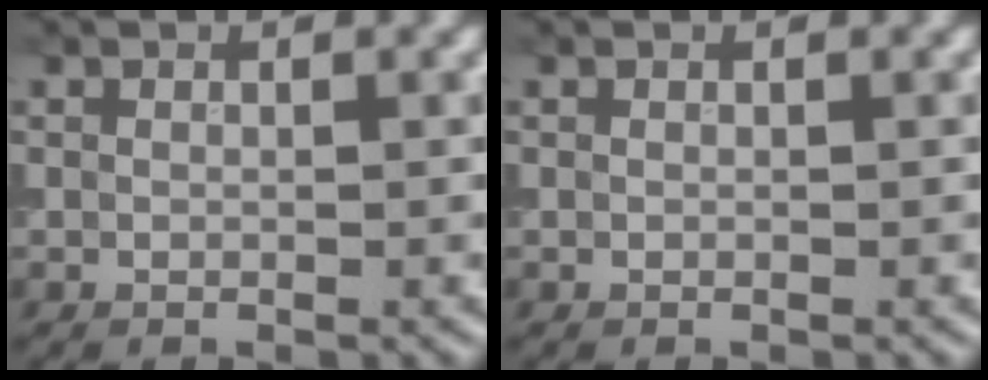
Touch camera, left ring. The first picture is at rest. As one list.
[{"total": 0.0}]